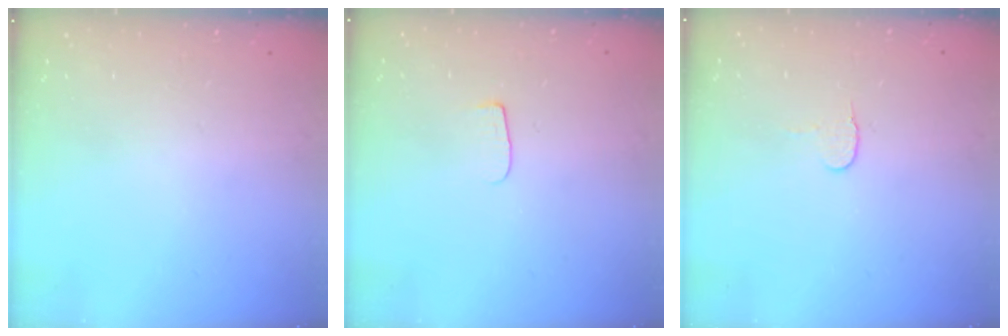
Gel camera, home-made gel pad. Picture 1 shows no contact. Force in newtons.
{"total": 4.5, "press": 4.4, "slide": 0.6}
{"total": 4.9, "press": 4.9, "slide": 0.5}